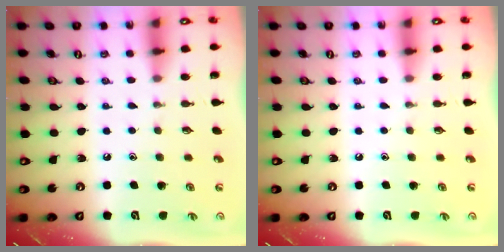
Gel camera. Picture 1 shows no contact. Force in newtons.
{"total": 0.0}